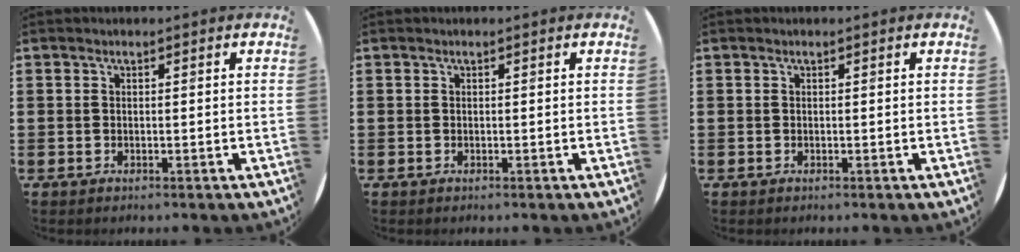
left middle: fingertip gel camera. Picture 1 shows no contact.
{"total": 0.0}
{"total": 0.0}